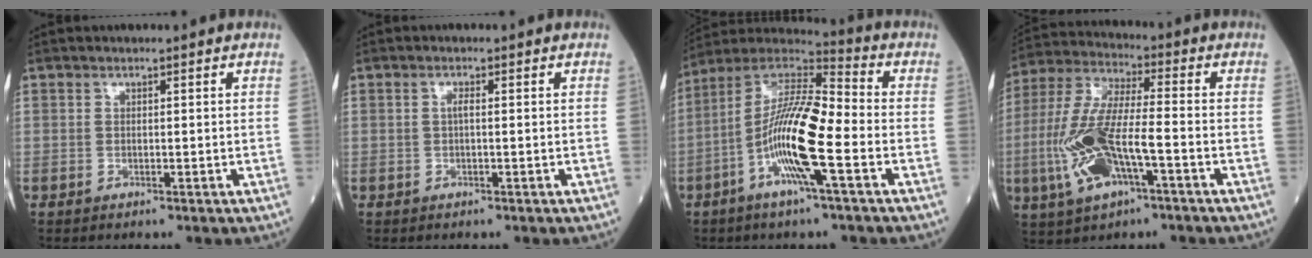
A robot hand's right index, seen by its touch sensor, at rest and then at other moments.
{"total": 1.1, "force": [0.1, 0.2, 1.1], "torque": [-0.021, 0.003, 0.000]}
{"total": 14.8, "force": [-4.2, 1.7, 14.1], "torque": [-0.276, 0.003, -0.086]}
{"total": 14.3, "force": [-4.1, 3.7, 13.2], "torque": [-0.294, -0.003, -0.075]}